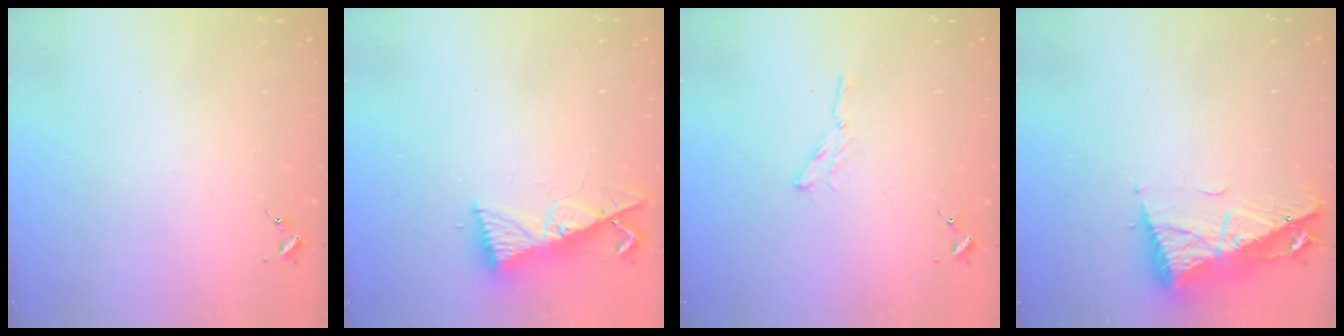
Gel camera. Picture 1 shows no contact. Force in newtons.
{"total": 8.5, "press": 8.5, "slide": 1.0}
{"total": 2.9, "press": 2.9, "slide": 0.3}
{"total": 11.0, "press": 10.9, "slide": 1.3}